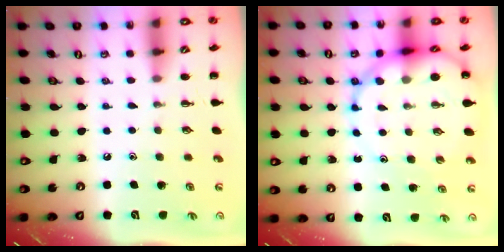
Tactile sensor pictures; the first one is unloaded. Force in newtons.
{"total": 12.8, "press": 12.3, "slide": 3.4}